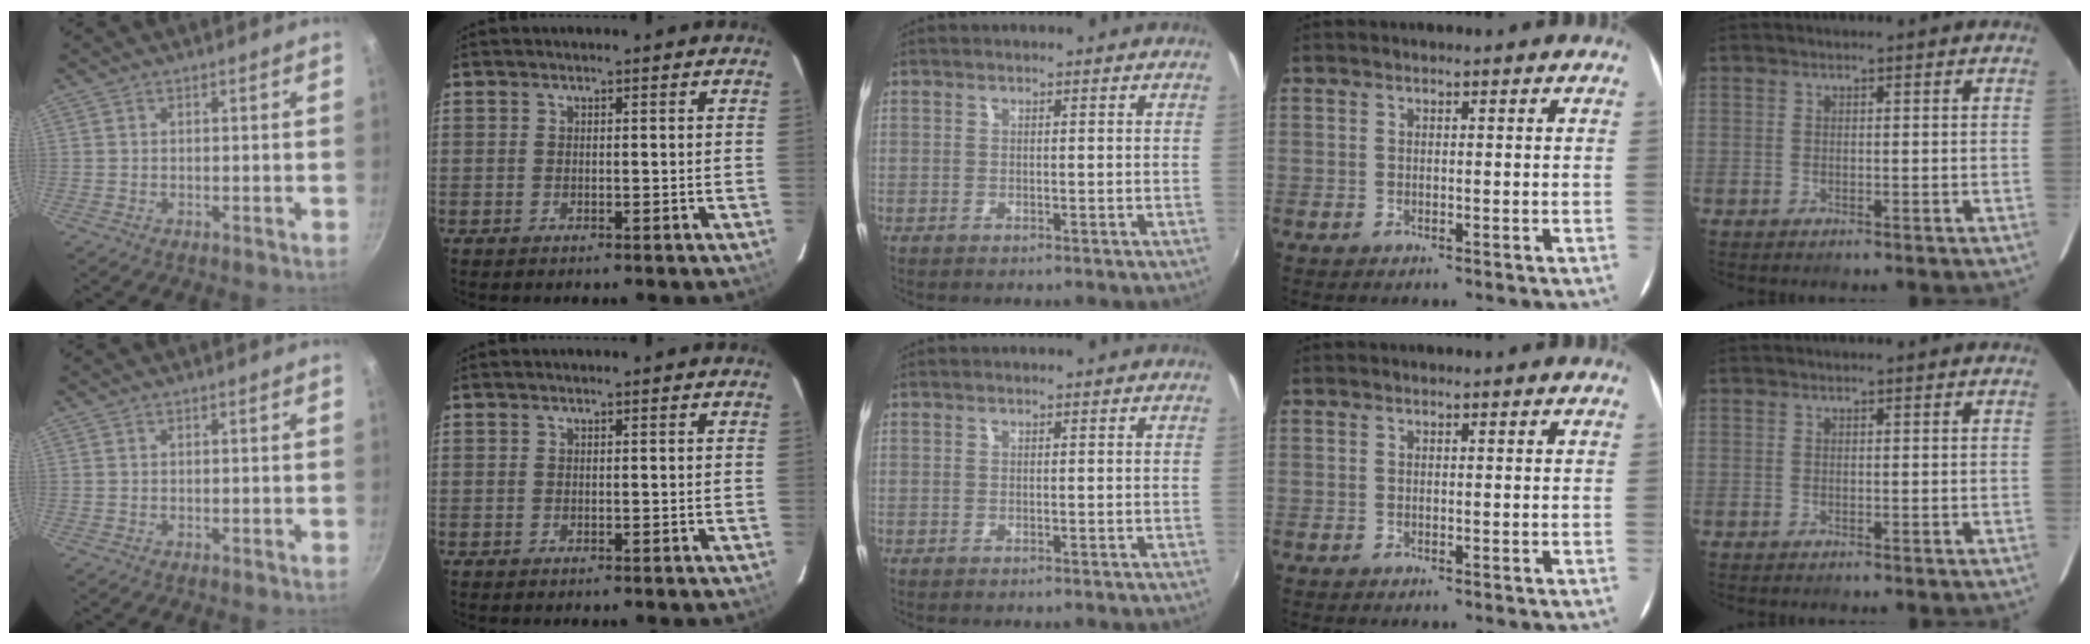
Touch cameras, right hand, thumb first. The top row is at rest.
{}